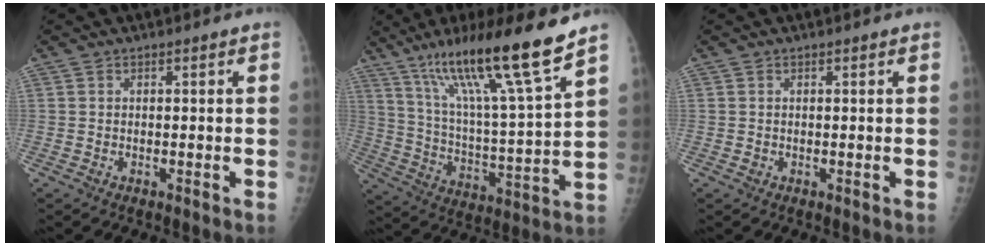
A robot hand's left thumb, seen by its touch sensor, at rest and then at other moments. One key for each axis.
{"total": 19.9, "fx": 14.1, "fy": 0.8, "fz": 14.1, "tx": -0.223, "ty": -0.065, "tz": 0.245}
{"total": 0.6, "fx": 0.0, "fy": 0.6, "fz": 0.1, "tx": 0.000, "ty": 0.001, "tz": -0.001}